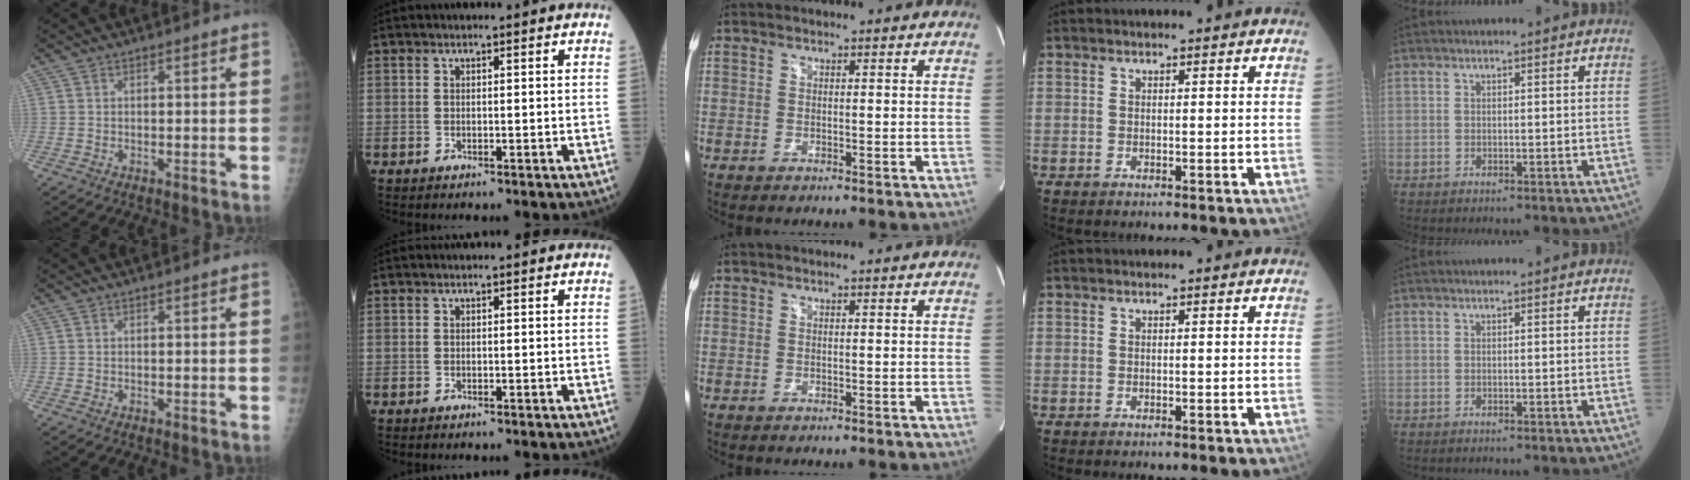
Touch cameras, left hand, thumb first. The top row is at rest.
{}